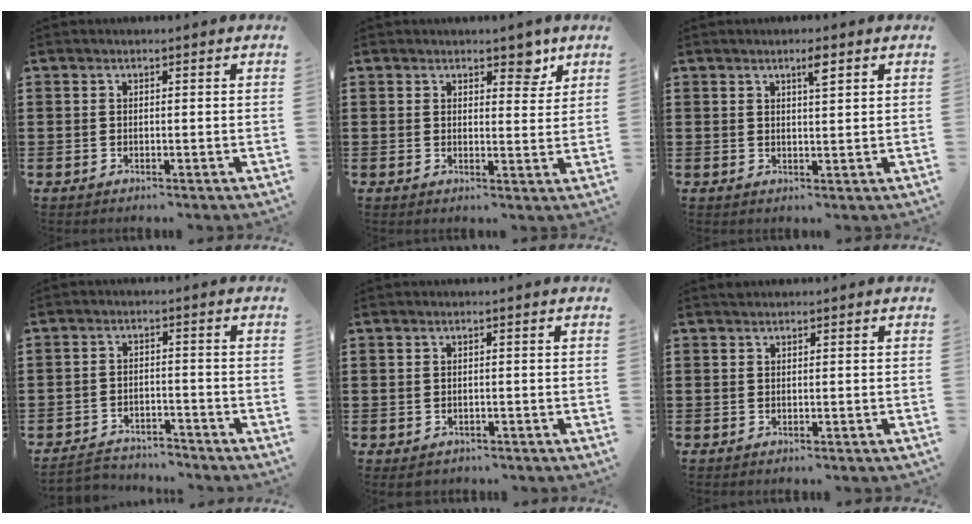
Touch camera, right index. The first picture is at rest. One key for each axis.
{"total": 4.3, "fx": 3.2, "fy": 1.9, "fz": 2.0, "tx": -0.014, "ty": -0.006, "tz": 0.052}
{"total": 2.6, "fx": 1.5, "fy": 0.3, "fz": 2.0, "tx": -0.035, "ty": 0.000, "tz": 0.023}
{"total": 3.4, "fx": -3.3, "fy": 0.7, "fz": -0.1, "tx": -0.007, "ty": 0.002, "tz": -0.071}
{"total": 0.9, "fx": -0.8, "fy": 0.5, "fz": 0.1, "tx": -0.005, "ty": 0.002, "tz": -0.018}
{"total": 0.0}